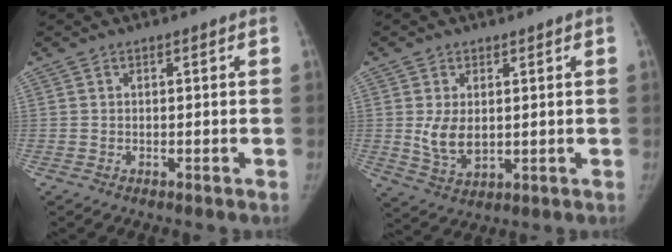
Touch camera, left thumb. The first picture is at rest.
{"total": 5.8, "force": [0.9, 3.9, 4.1], "torque": [-0.060, -0.018, 0.029]}